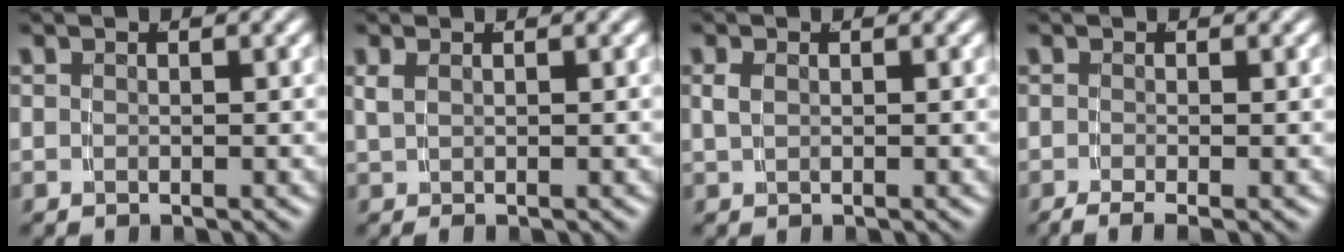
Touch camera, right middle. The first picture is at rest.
{"total": 0.8, "force": [0.2, 0.1, 0.8], "torque": [-0.017, 0.000, 0.012]}
{"total": 0.8, "force": [0.3, 0.3, 0.7], "torque": [-0.014, 0.002, 0.010]}
{"total": 2.1, "force": [-1.7, 0.1, 1.2], "torque": [-0.017, -0.007, -0.026]}